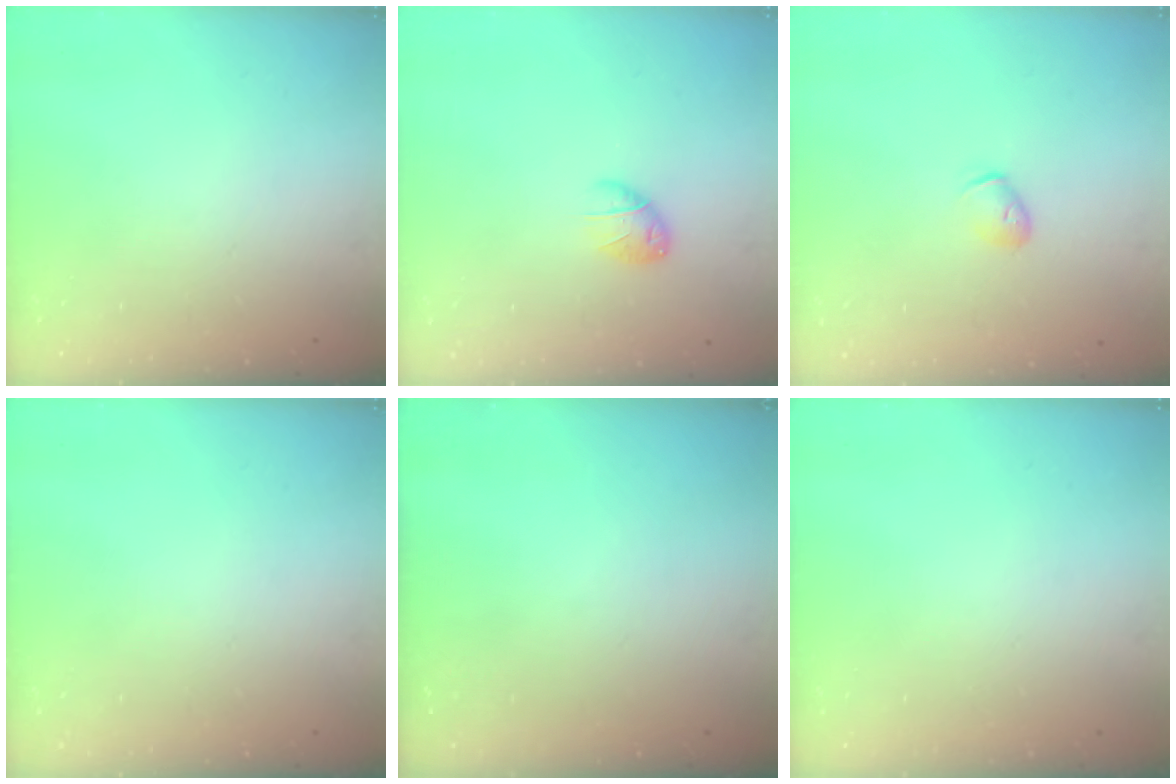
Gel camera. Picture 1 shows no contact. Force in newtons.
{"total": 6.3, "press": 6.2, "slide": 1.2}
{"total": 5.8, "press": 5.7, "slide": 1.1}
{"total": 0.0}
{"total": 0.0}
{"total": 0.0}